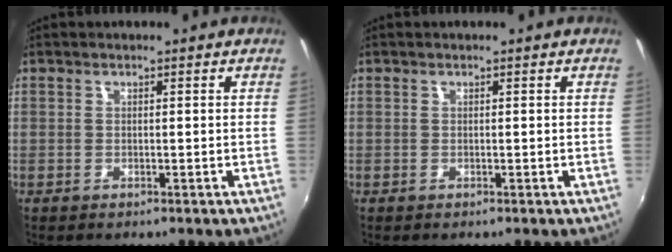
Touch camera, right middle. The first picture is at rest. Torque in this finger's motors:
{"motor_torque": [-0.04, 0.04, 0.00, 0.00]}